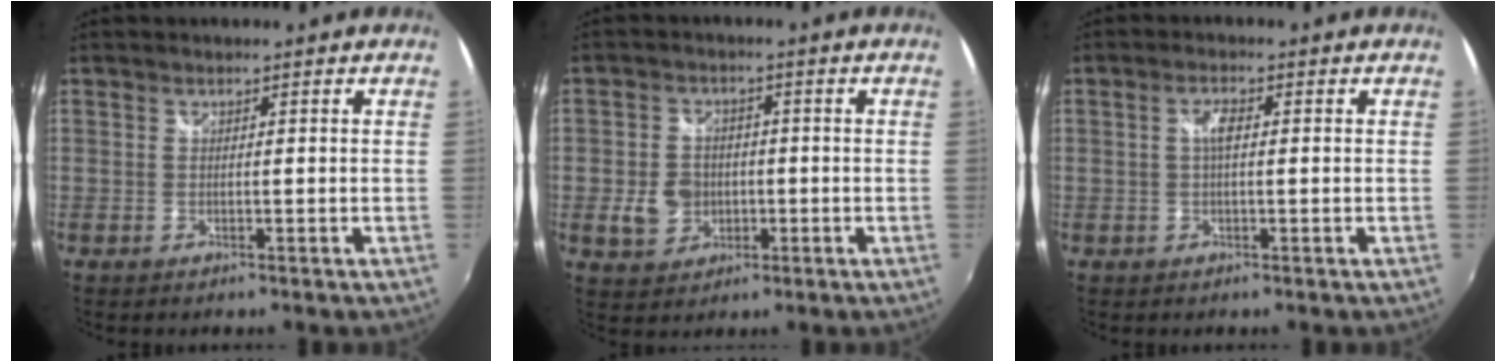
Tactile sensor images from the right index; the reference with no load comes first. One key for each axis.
{"total": 6.4, "fx": -1.1, "fy": 5.3, "fz": 3.4, "tx": -0.078, "ty": 0.005, "tz": -0.016}
{"total": 2.4, "fx": 0.2, "fy": 0.9, "fz": 2.3, "tx": -0.043, "ty": 0.006, "tz": 0.002}